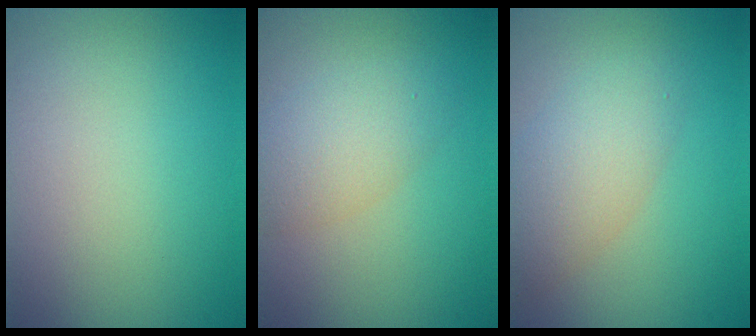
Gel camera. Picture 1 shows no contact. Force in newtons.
{"total": 2.3, "press": 2.3, "slide": 0.2}
{"total": 4.0, "press": 4.0, "slide": 0.0}